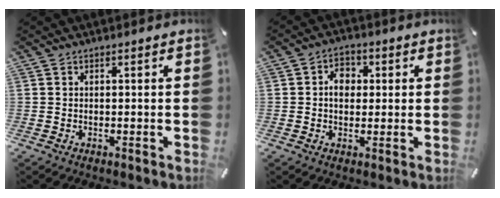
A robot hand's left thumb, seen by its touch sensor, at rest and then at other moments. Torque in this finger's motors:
{"motor_torque": [0.56, 0.76, 0.76, 0.01, 0.16]}